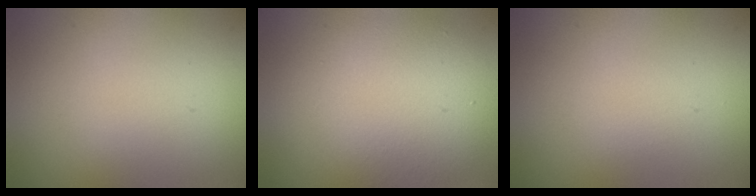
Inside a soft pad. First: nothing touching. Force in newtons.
{"total": 7.0, "press": 7.0, "slide": 0.2}
{"total": 0.7, "press": 0.7, "slide": 0.0}